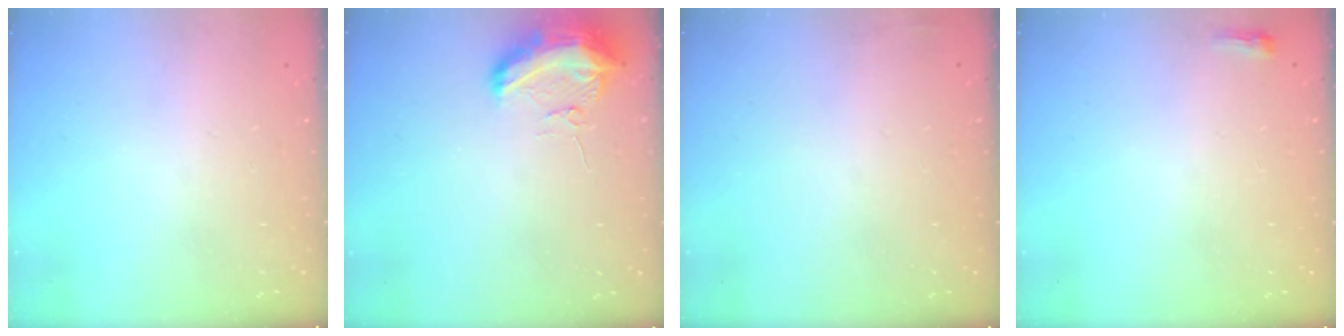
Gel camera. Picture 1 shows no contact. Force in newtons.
{"total": 10.0, "press": 10.0, "slide": 0.8}
{"total": 2.9, "press": 2.4, "slide": 1.6}
{"total": 2.6, "press": 2.5, "slide": 0.6}